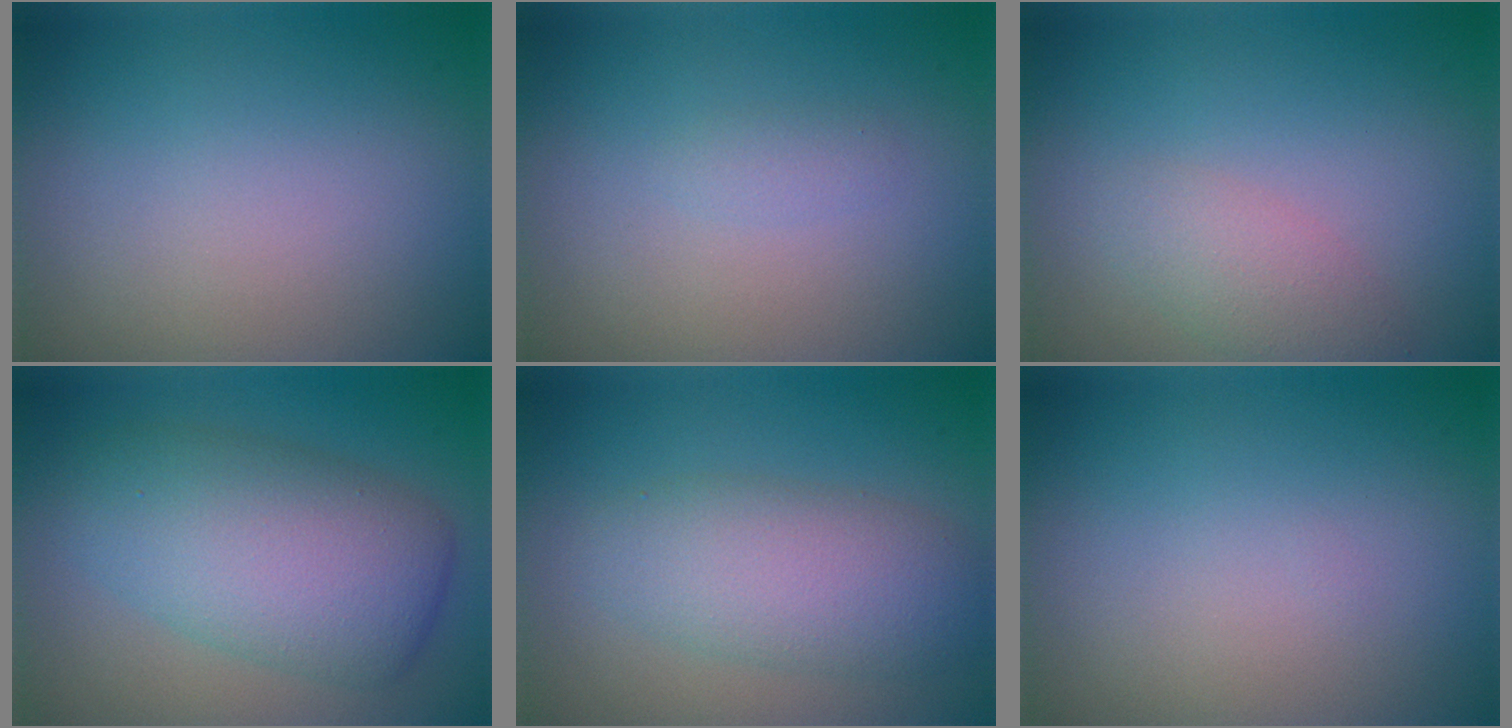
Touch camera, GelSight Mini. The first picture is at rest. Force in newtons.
{"total": 0.8, "press": 0.8, "slide": 0.0}
{"total": 2.3, "press": 2.3, "slide": 0.1}
{"total": 7.4, "press": 7.4, "slide": 0.3}
{"total": 4.9, "press": 4.9, "slide": 0.0}
{"total": 0.0}